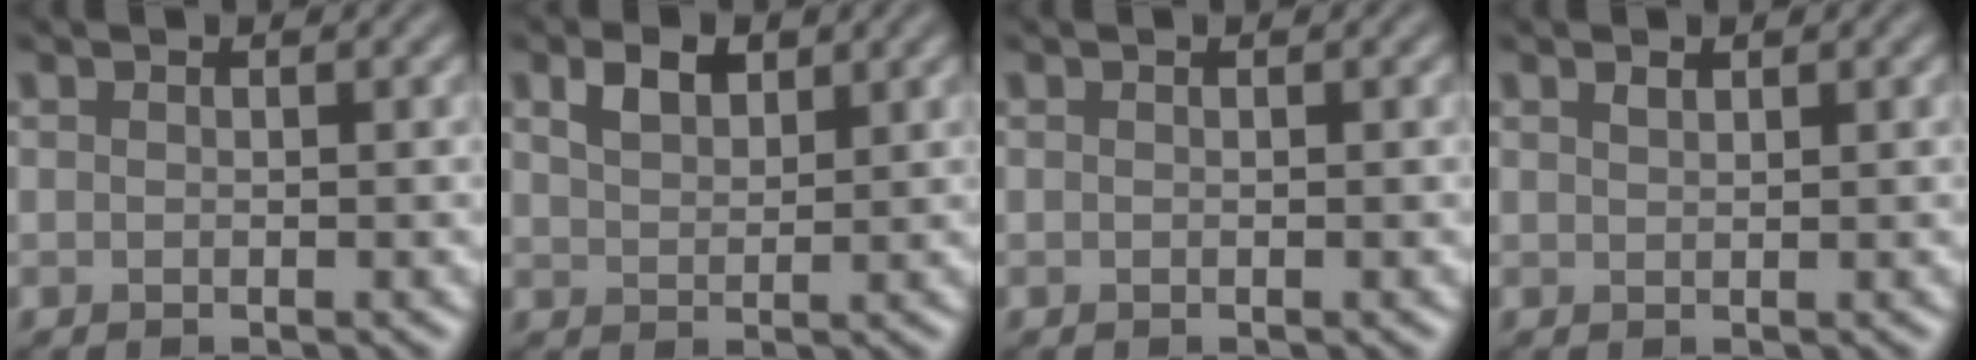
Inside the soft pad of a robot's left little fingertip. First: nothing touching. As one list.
[{"total": 2.6, "force": [1.6, 1.5, 1.5], "torque": [-0.033, 0.004, 0.033]}, {"total": 0.0}, {"total": 0.7, "force": [0.6, 0.2, 0.4], "torque": [-0.006, 0.000, 0.013]}]